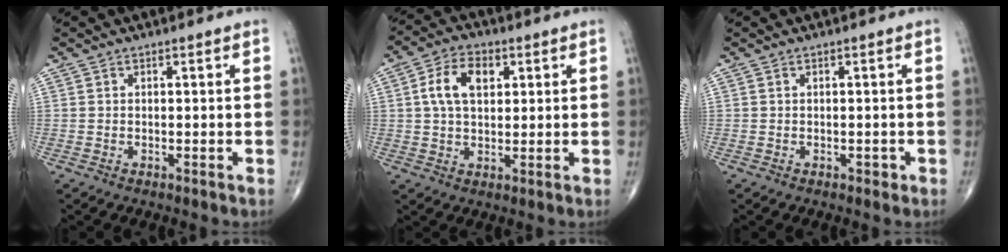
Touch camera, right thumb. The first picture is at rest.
{"total": 8.5, "force": [2.2, 5.3, 6.3], "torque": [-0.104, 0.007, 0.037]}
{"total": 0.7, "force": [-0.2, 0.4, 0.4], "torque": [-0.002, 0.001, -0.004]}